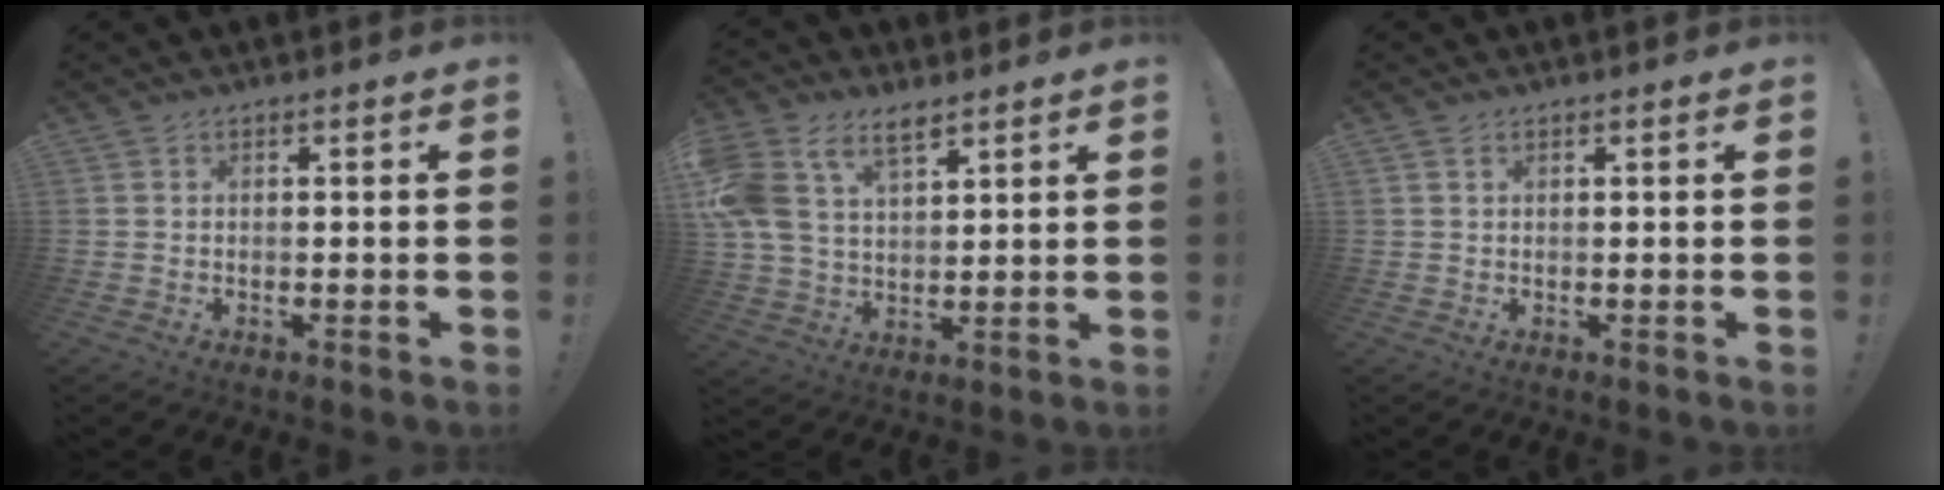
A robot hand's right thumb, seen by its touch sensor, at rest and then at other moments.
{"total": 13.6, "force": [7.5, 8.2, 7.8], "torque": [-0.164, -0.028, 0.145]}
{"total": 0.7, "force": [0.5, 0.4, 0.4], "torque": [-0.004, -0.001, 0.008]}